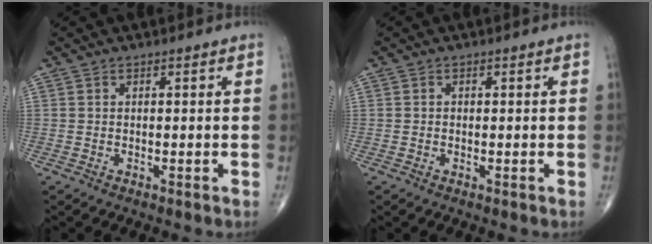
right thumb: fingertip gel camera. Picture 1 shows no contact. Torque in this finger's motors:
{"motor_torque": [-0.32, -0.04, 0.19, 0.04, 0.04]}